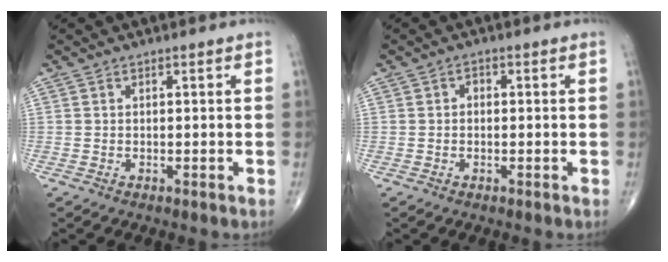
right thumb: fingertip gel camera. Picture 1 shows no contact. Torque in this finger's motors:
{"motor_torque": [-0.06, -0.26, 0.13, -0.03, 0.06]}